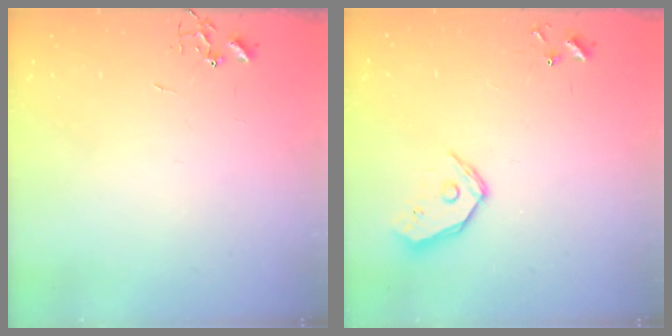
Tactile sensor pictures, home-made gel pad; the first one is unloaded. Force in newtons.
{"total": 10.3, "press": 10.2, "slide": 1.6}